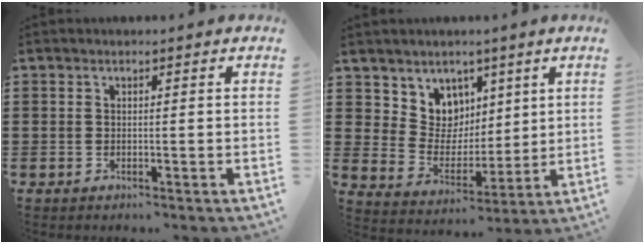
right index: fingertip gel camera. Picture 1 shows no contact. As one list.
[{"total": 7.3, "force": [4.5, 5.7, 0.2], "torque": [-0.045, -0.035, 0.086]}]